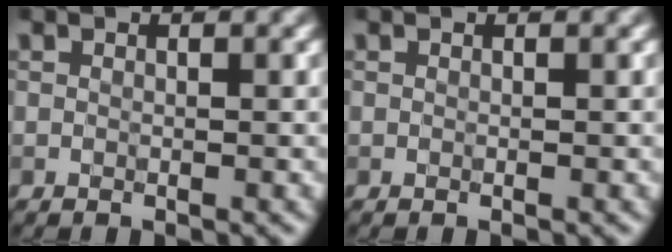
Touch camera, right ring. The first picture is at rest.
{"total": 0.0}